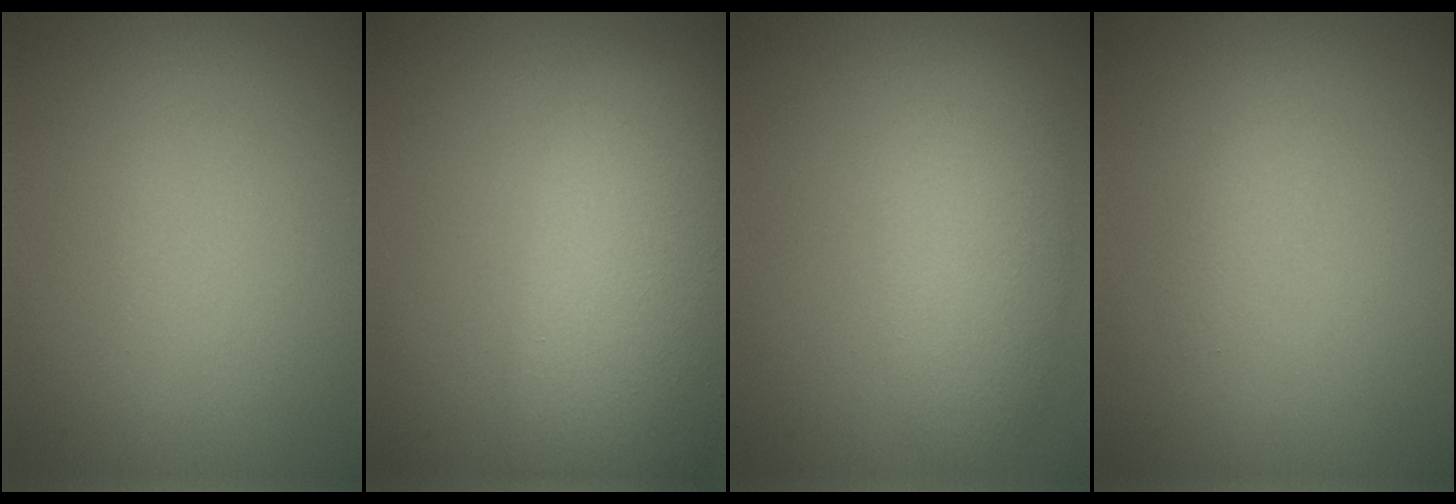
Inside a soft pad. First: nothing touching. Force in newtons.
{"total": 11.6, "press": 11.6, "slide": 0.9}
{"total": 4.7, "press": 4.7, "slide": 0.1}
{"total": 1.0, "press": 1.0, "slide": 0.0}